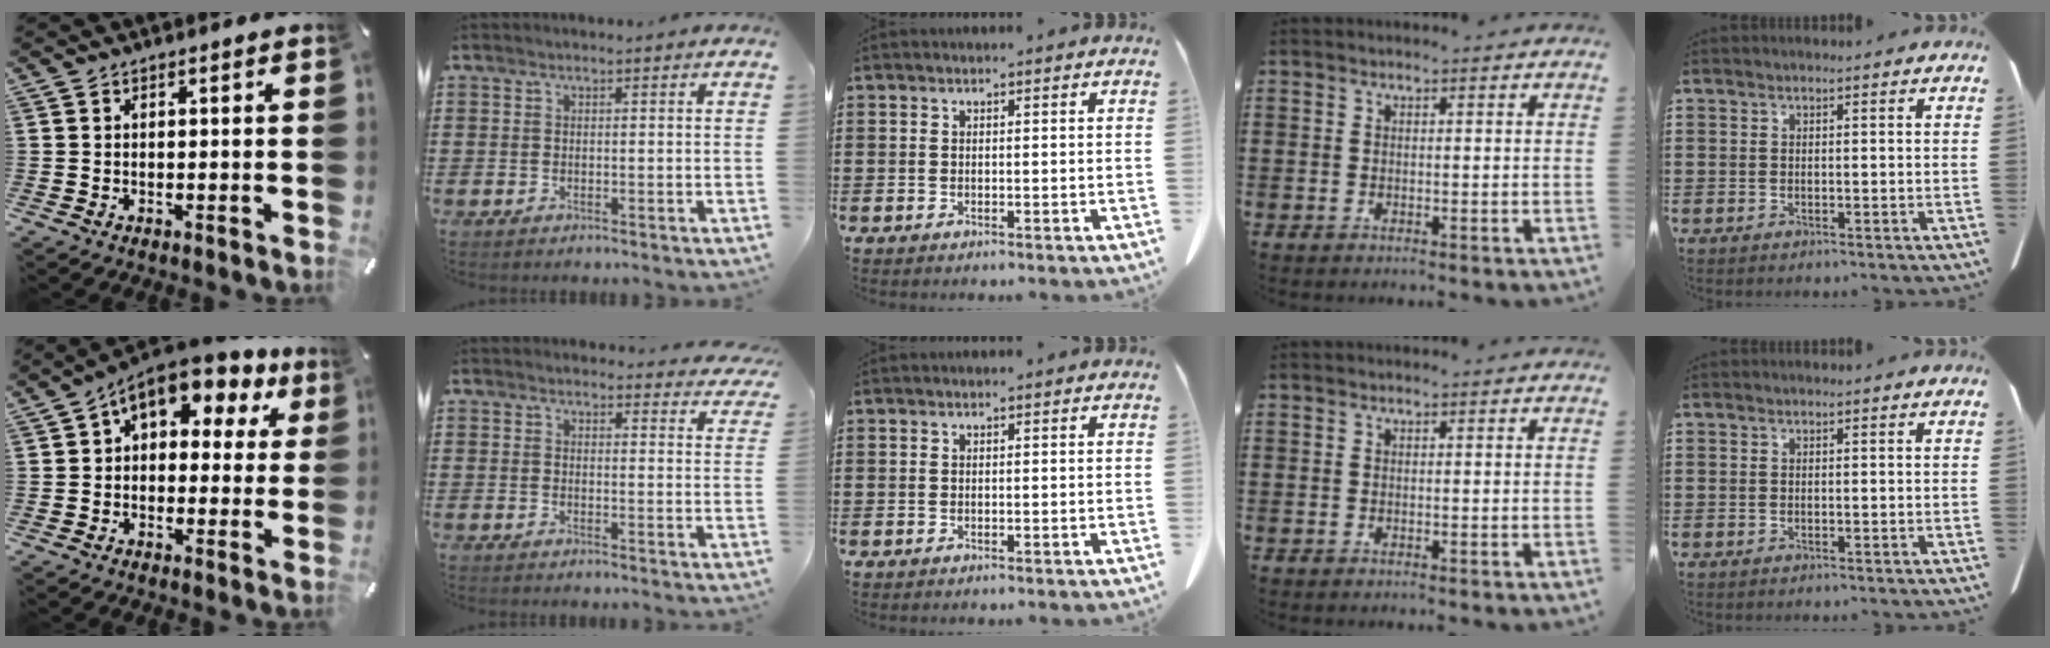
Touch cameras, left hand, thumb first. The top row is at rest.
{"thumb": {"total": 10.4, "force": [5.8, 5.9, 6.2], "torque": [-0.091, -0.033, 0.102]}, "index": {"total": 2.7, "force": [2.7, 0.5, 0.4], "torque": [-0.009, -0.013, 0.048]}}